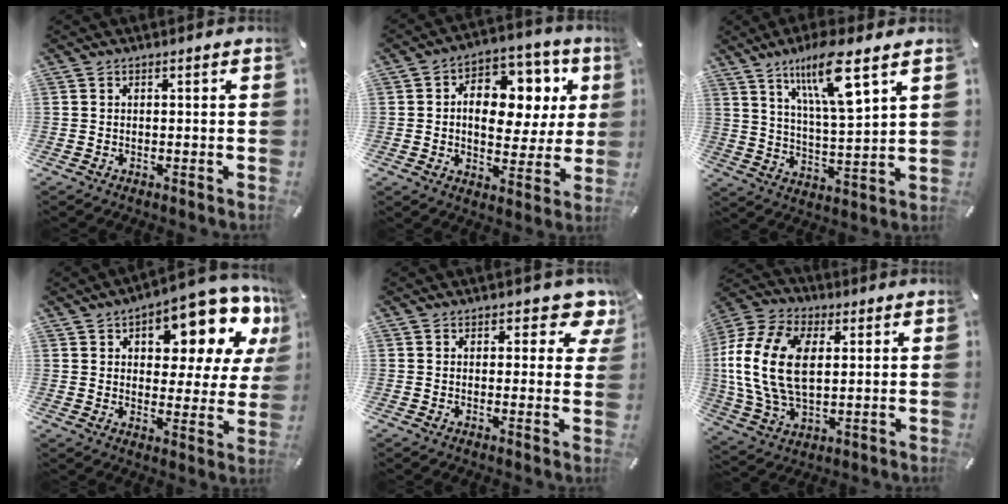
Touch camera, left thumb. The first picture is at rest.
{"total": 12.8, "force": [2.8, 9.2, 8.5], "torque": [-0.108, -0.025, 0.048]}
{"total": 13.8, "force": [8.9, 3.2, 10.1], "torque": [-0.186, -0.034, 0.150]}
{"total": 14.2, "force": [9.1, 6.3, 8.9], "torque": [-0.110, -0.073, 0.148]}
{"total": 5.4, "force": [3.3, 3.0, 3.0], "torque": [-0.021, -0.019, 0.049]}
{"total": 18.1, "force": [2.5, 12.1, 13.3], "torque": [-0.312, 0.008, 0.041]}